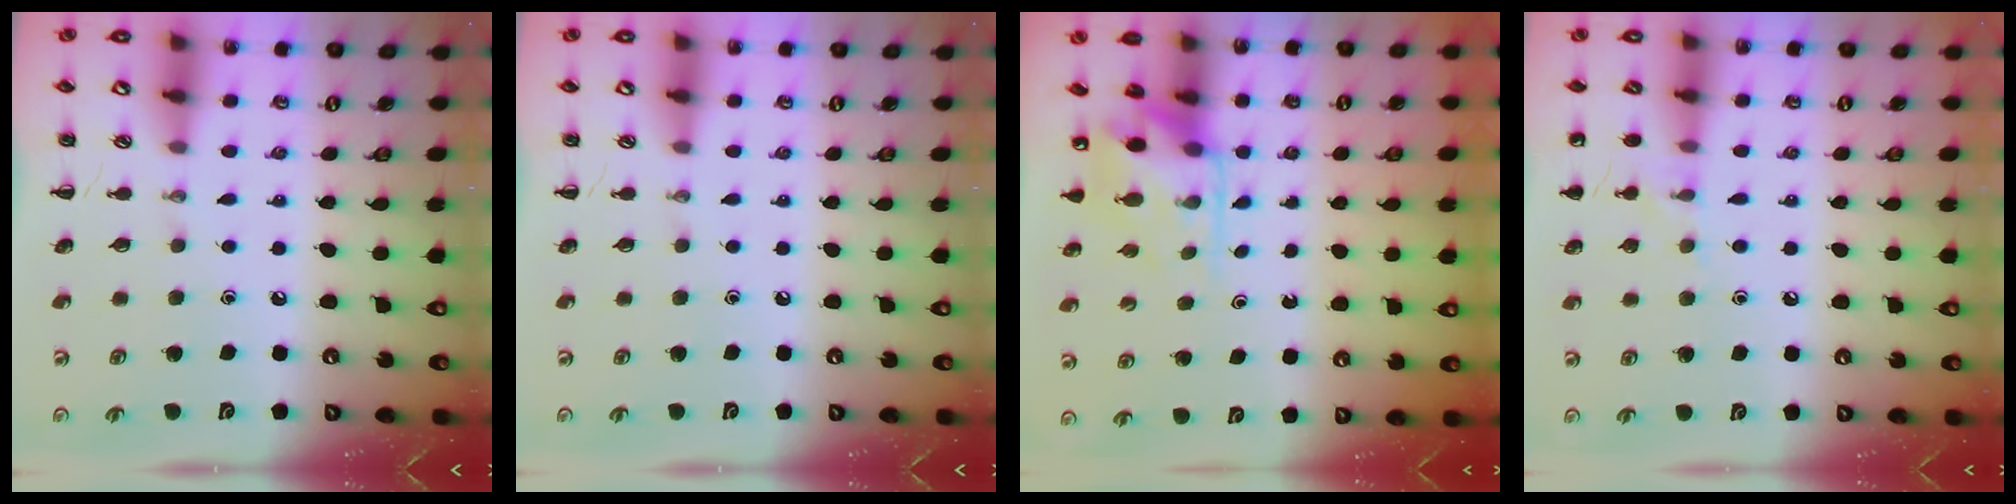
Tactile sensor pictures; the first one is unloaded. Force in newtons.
{"total": 0.0}
{"total": 5.0, "press": 4.9, "slide": 1.0}
{"total": 6.8, "press": 6.5, "slide": 2.1}